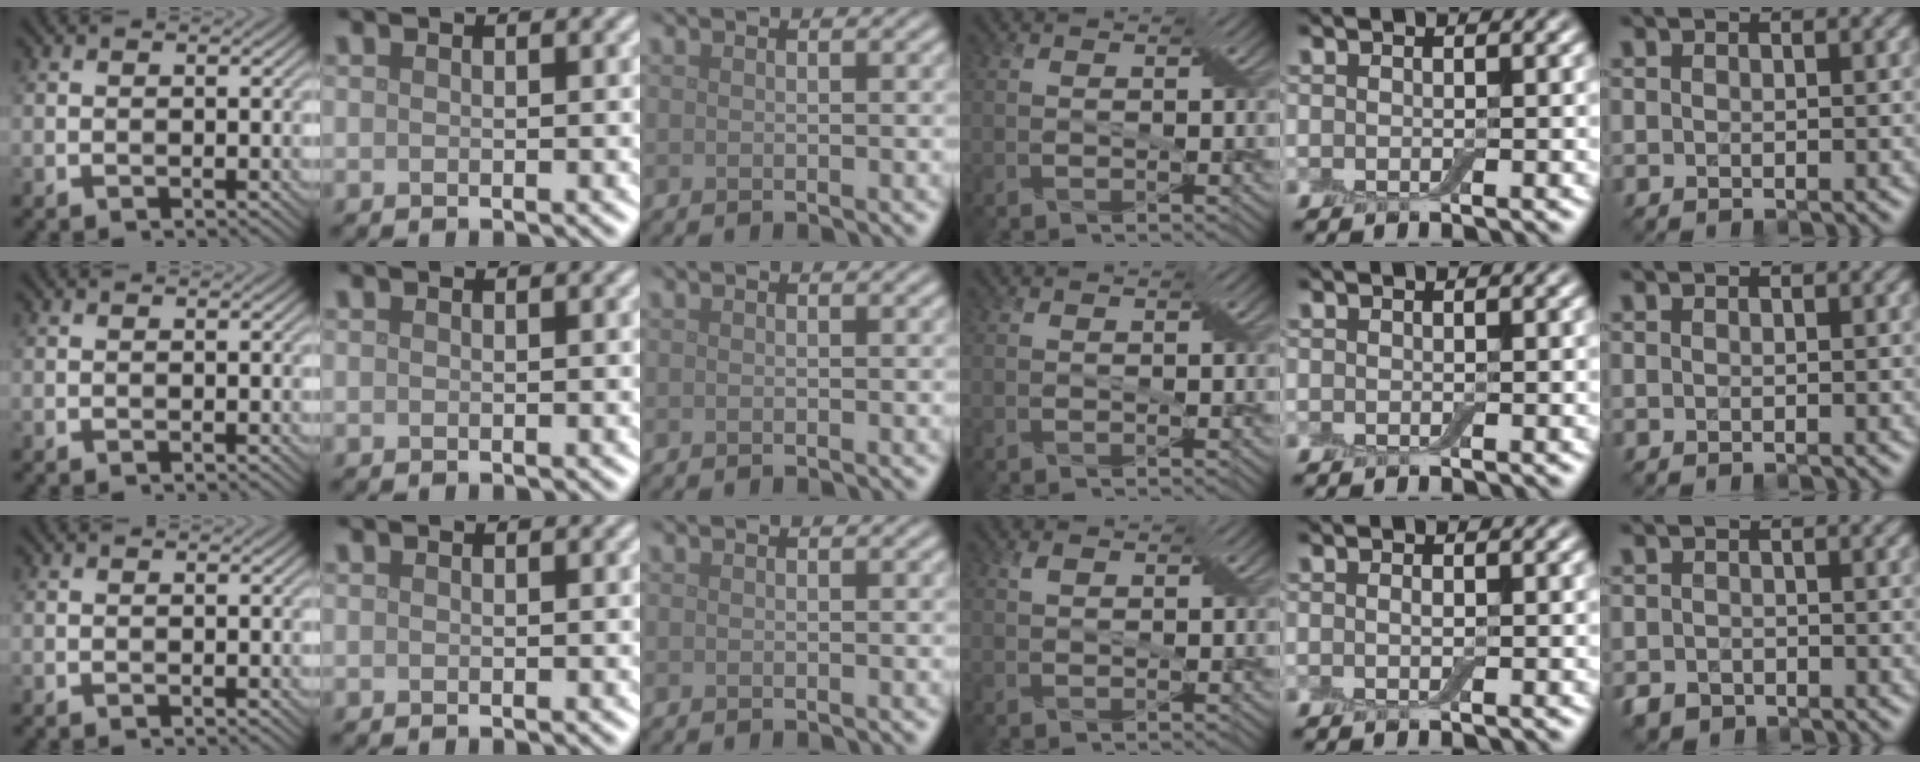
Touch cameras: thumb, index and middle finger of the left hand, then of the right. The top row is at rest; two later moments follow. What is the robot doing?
{"motion": "fold", "object": "apron"}